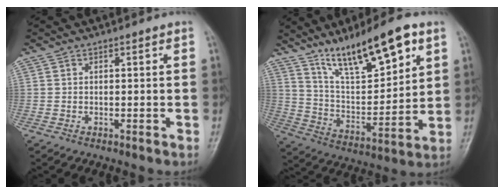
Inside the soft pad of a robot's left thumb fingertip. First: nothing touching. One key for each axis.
{"total": 17.5, "fx": 10.8, "fy": 5.2, "fz": 12.7, "tx": -0.185, "ty": -0.049, "tz": 0.200}